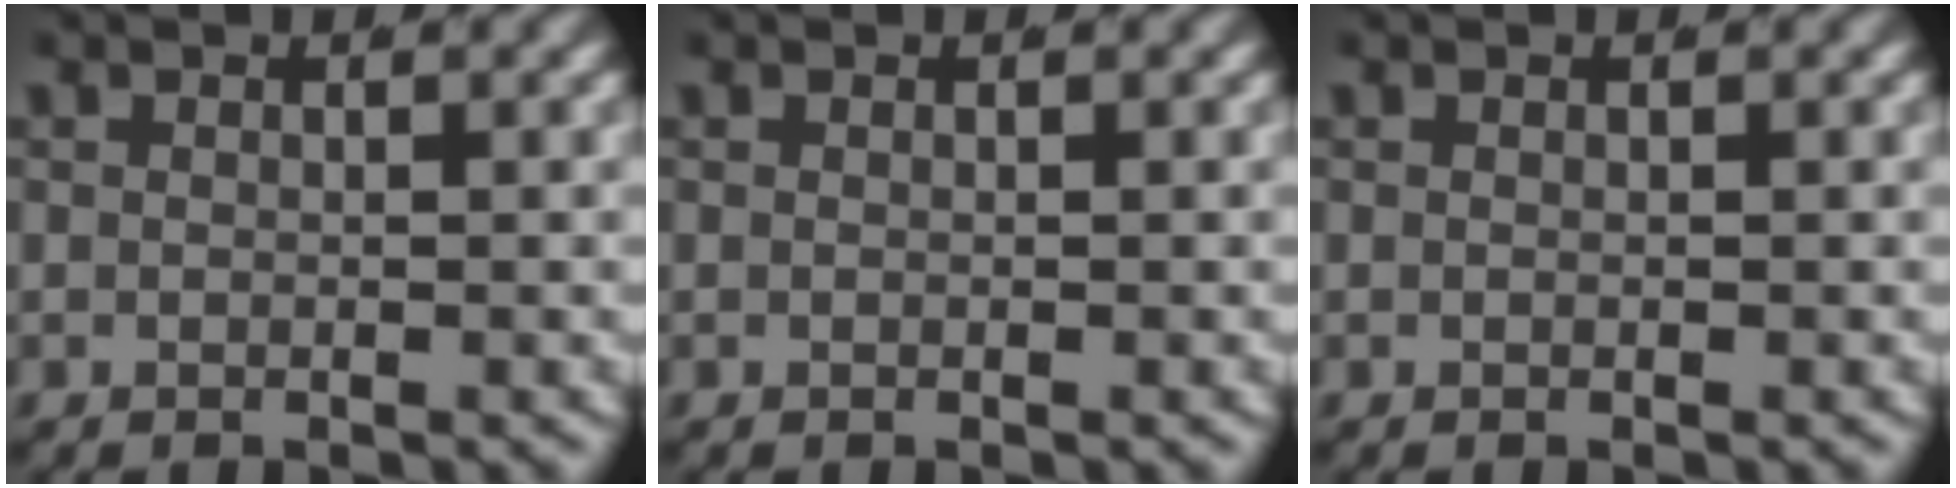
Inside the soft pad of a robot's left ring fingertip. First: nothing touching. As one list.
[{"total": 0.0}, {"total": 0.0}]